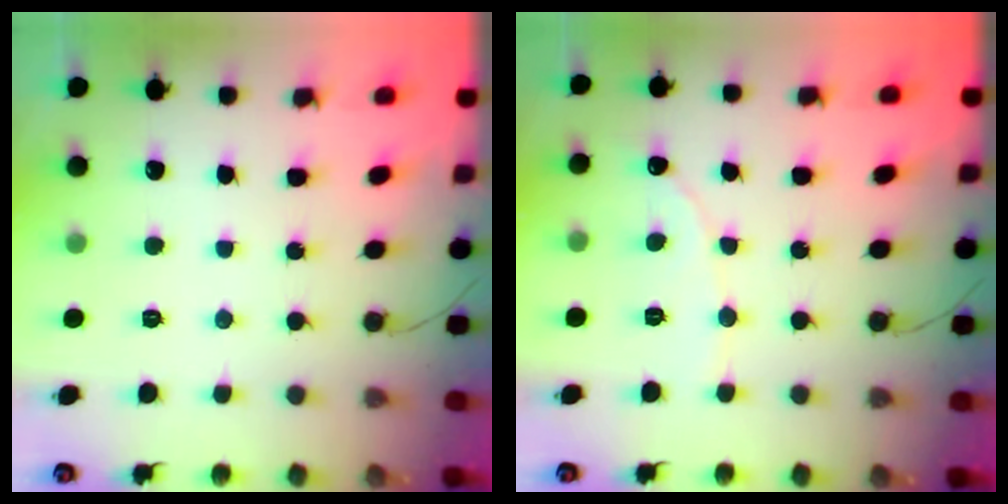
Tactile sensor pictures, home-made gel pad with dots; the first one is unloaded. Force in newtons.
{"total": 2.3, "press": 2.3, "slide": 0.2}